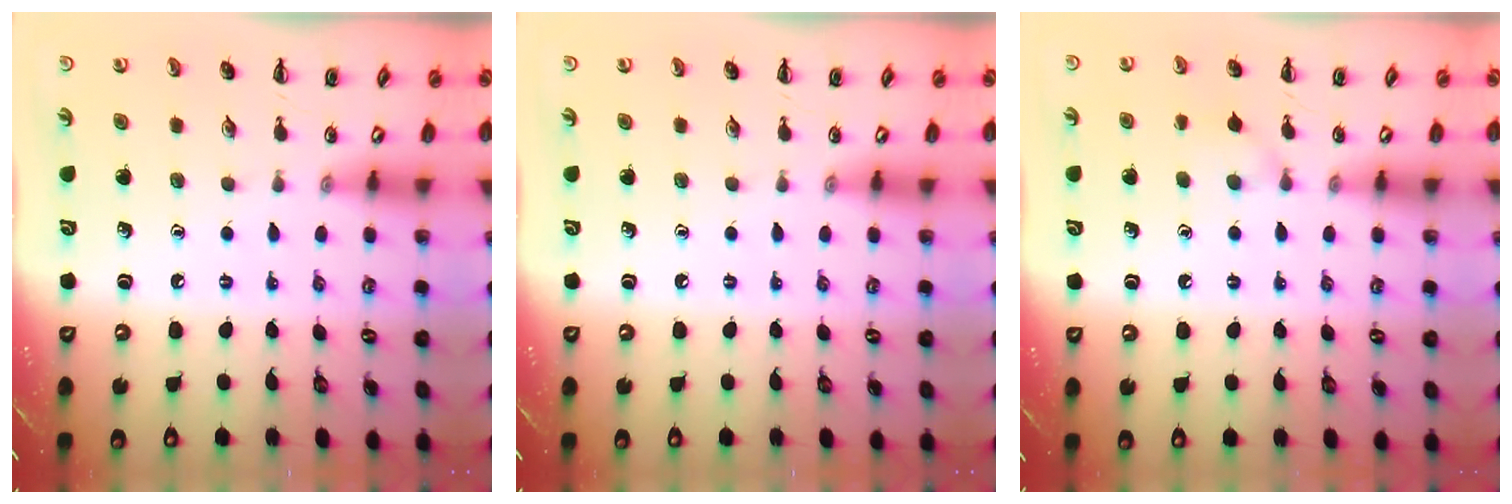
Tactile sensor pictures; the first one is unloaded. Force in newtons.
{"total": 0.0}
{"total": 6.2, "press": 5.9, "slide": 2.1}